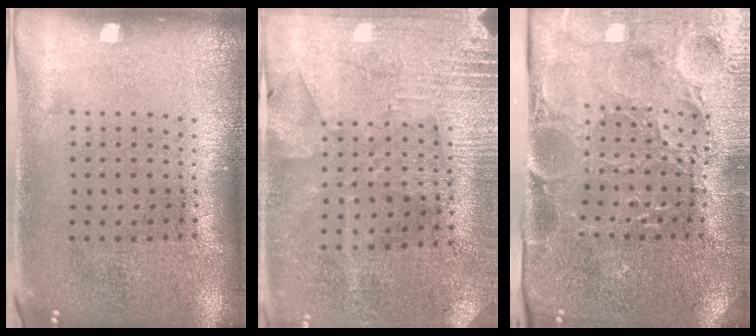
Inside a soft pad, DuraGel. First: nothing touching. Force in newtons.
{"total": 2.9, "press": 2.8, "slide": 0.8}
{"total": 3.8, "press": 3.8, "slide": 0.5}